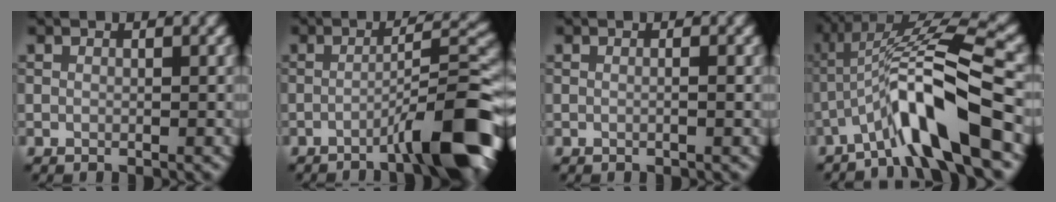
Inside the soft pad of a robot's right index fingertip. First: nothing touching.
{"total": 8.7, "force": [-4.6, 1.0, 7.3], "torque": [-0.094, 0.022, -0.078]}
{"total": 0.6, "force": [0.0, 0.0, 0.6], "torque": [-0.010, -0.002, -0.005]}
{"total": 9.1, "force": [-4.6, 1.2, 7.8], "torque": [-0.133, 0.018, -0.086]}